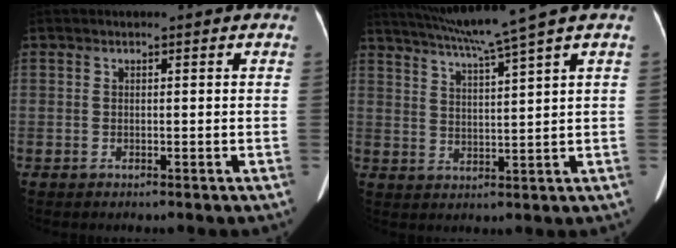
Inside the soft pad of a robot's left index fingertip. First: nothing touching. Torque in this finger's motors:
{"motor_torque": [0.11, -0.43, 0.00, 0.08]}